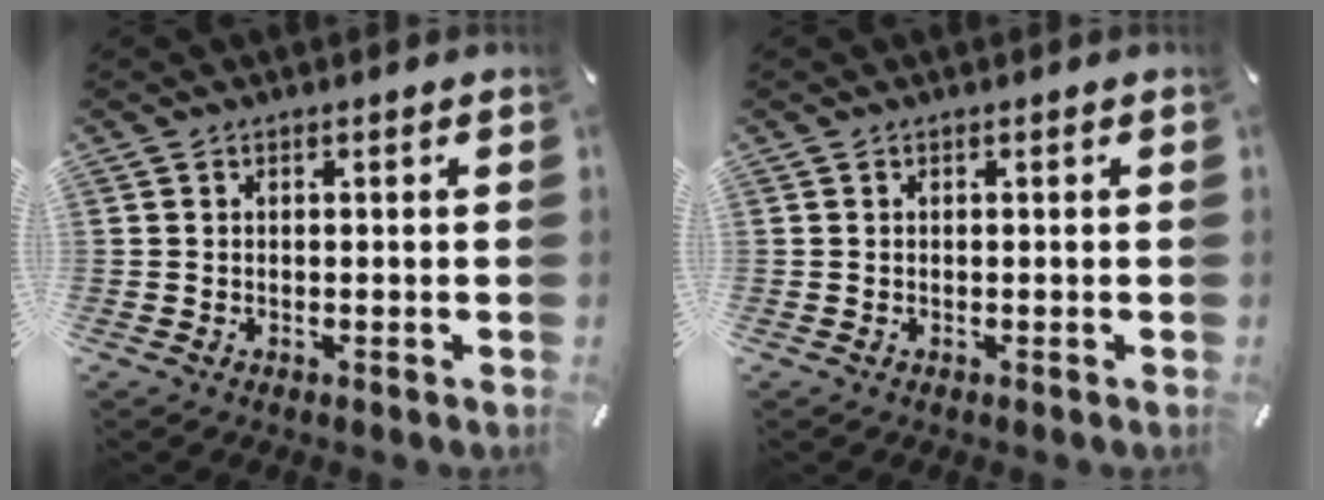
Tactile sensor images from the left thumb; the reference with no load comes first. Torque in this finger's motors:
{"motor_torque": [0.00, 0.00, -0.07, 0.01, 0.00]}